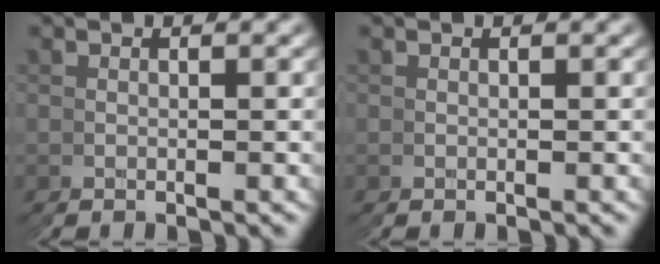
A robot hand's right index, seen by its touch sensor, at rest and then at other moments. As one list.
[{"total": 0.0}]